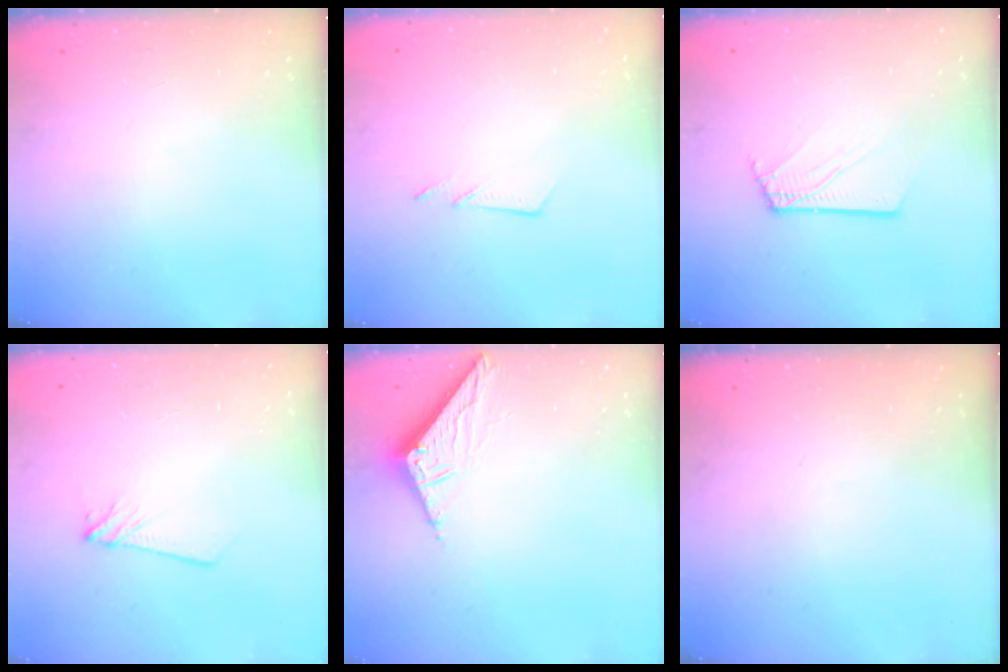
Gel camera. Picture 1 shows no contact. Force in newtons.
{"total": 4.2, "press": 4.2, "slide": 0.5}
{"total": 2.6, "press": 2.6, "slide": 0.3}
{"total": 3.8, "press": 3.7, "slide": 0.6}
{"total": 8.3, "press": 8.3, "slide": 0.5}
{"total": 0.0}